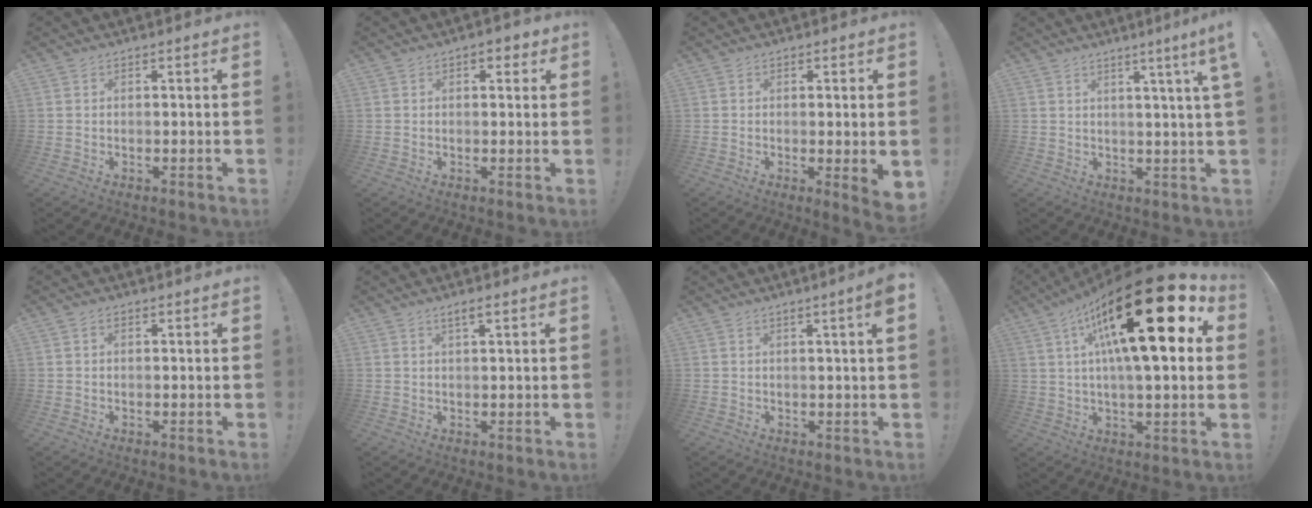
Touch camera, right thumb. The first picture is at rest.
{"total": 3.1, "force": [1.2, 2.0, 2.1], "torque": [-0.013, -0.001, 0.014]}
{"total": 5.1, "force": [-0.3, 0.3, 5.1], "torque": [-0.070, -0.008, 0.000]}
{"total": 5.7, "force": [2.3, -1.0, 5.1], "torque": [-0.066, -0.014, 0.029]}
{"total": 0.8, "force": [0.2, 0.7, 0.3], "torque": [-0.001, 0.002, 0.002]}
{"total": 2.2, "force": [1.3, 0.2, 1.8], "torque": [-0.032, -0.002, 0.020]}
{"total": 4.0, "force": [1.6, -0.4, 3.6], "torque": [-0.053, -0.009, 0.023]}
{"total": 28.9, "force": [10.1, 7.6, 26.0], "torque": [-0.427, -0.066, 0.155]}